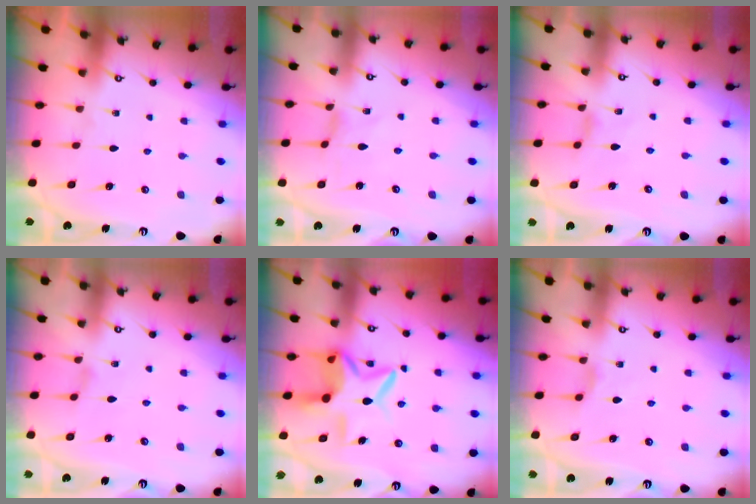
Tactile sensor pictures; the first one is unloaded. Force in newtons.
{"total": 0.0}
{"total": 0.0}
{"total": 1.9, "press": 1.9, "slide": 0.3}
{"total": 11.0, "press": 10.9, "slide": 1.1}
{"total": 2.2, "press": 2.2, "slide": 0.4}